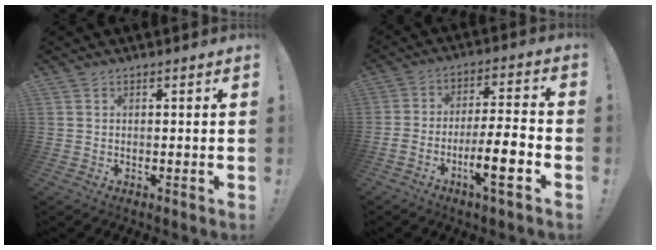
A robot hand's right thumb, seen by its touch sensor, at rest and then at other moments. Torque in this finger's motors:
{"motor_torque": [0.73, 0.55, 0.86, -0.69, 0.23]}